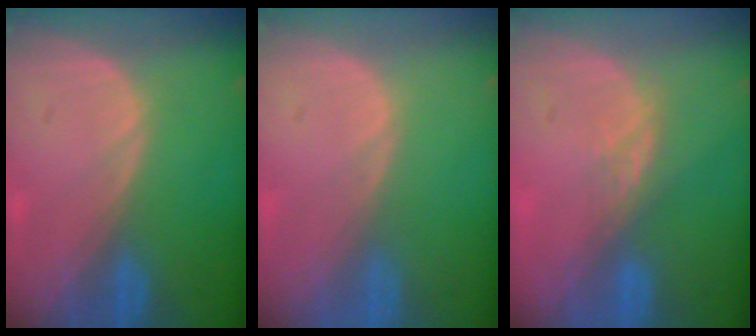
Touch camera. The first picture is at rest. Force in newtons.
{"total": 0.0}
{"total": 2.5, "press": 2.1, "slide": 1.4}